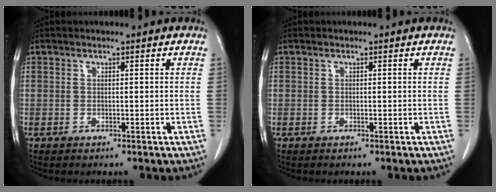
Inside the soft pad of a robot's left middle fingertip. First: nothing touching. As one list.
[{"total": 0.0}]